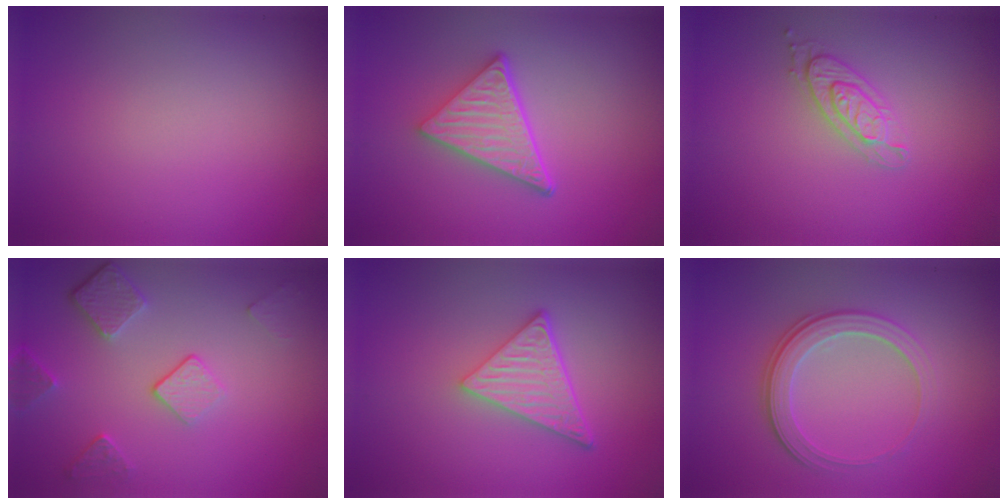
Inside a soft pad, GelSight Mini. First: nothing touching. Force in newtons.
{"total": 5.0, "press": 3.6, "slide": 3.5}
{"total": 2.1, "press": 2.1, "slide": 0.4}
{"total": 3.7, "press": 2.9, "slide": 2.4}
{"total": 4.7, "press": 3.4, "slide": 3.3}
{"total": 3.3, "press": 2.9, "slide": 1.6}